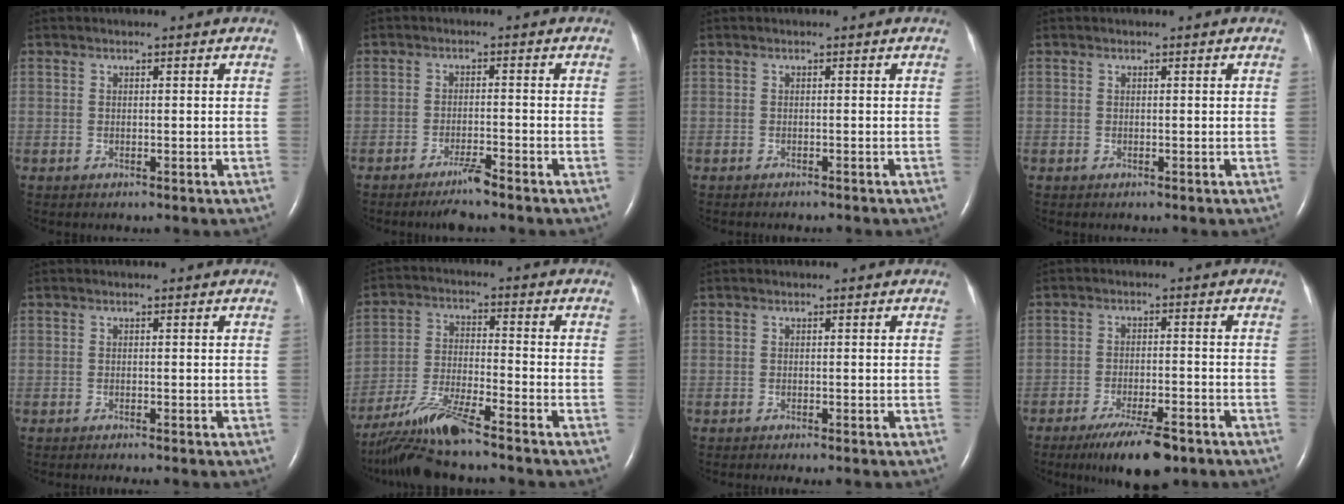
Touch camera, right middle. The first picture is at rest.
{"total": 3.3, "force": [-2.8, -0.3, 1.9], "torque": [-0.040, -0.008, -0.052]}
{"total": 2.7, "force": [-2.4, 0.1, 1.2], "torque": [-0.021, -0.005, -0.025]}
{"total": 0.0}
{"total": 2.5, "force": [-2.1, -0.3, 1.4], "torque": [-0.014, 0.000, -0.021]}
{"total": 9.7, "force": [-8.4, -0.5, 4.7], "torque": [-0.099, -0.019, -0.159]}
{"total": 1.9, "force": [-1.5, -0.2, 1.1], "torque": [-0.013, 0.001, -0.014]}
{"total": 9.2, "force": [-6.5, 1.7, 6.3], "torque": [-0.107, -0.019, -0.103]}